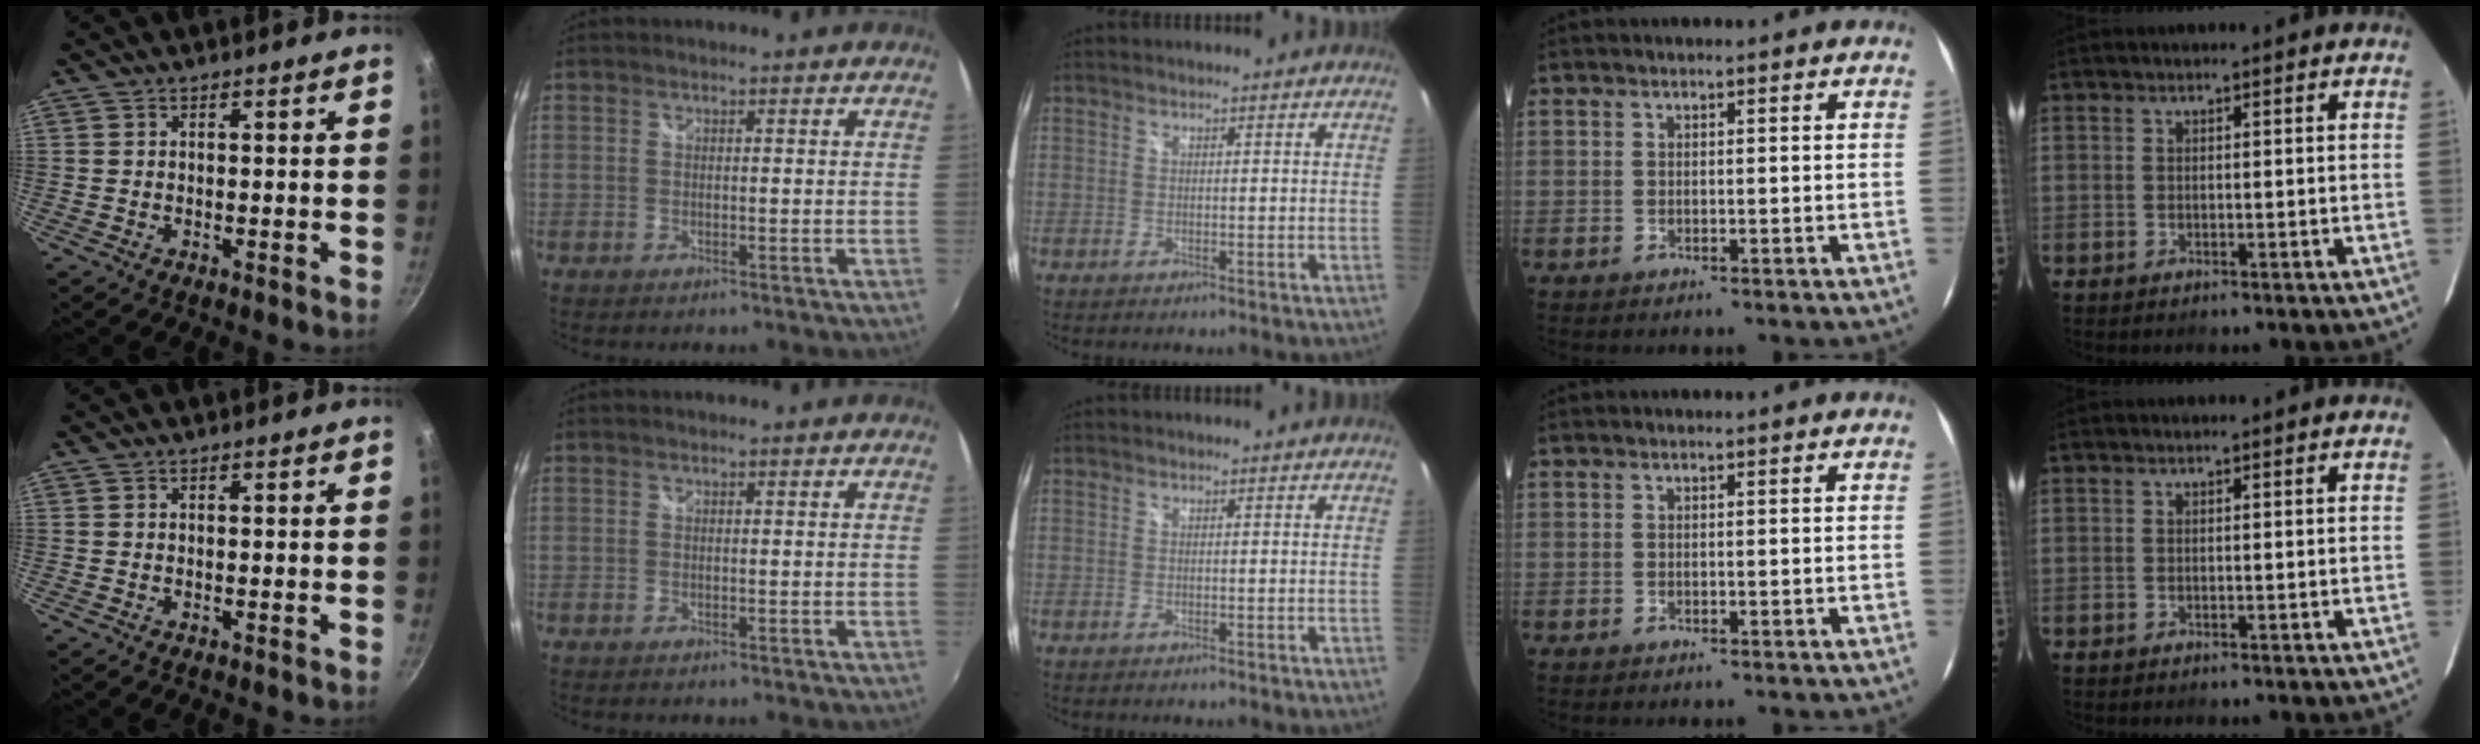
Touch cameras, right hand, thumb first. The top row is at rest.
{}